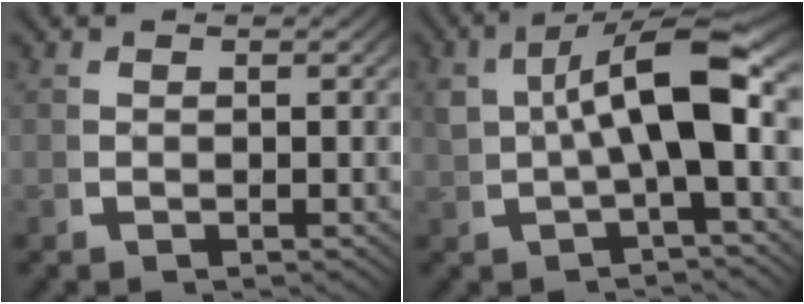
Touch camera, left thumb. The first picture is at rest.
{"total": 8.5, "force": [1.0, 3.5, 7.6], "torque": [-0.122, 0.004, 0.019]}